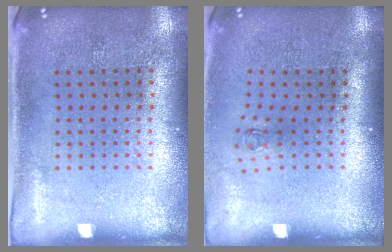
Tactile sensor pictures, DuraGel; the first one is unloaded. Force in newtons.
{"total": 0.7, "press": 0.3, "slide": 0.6}